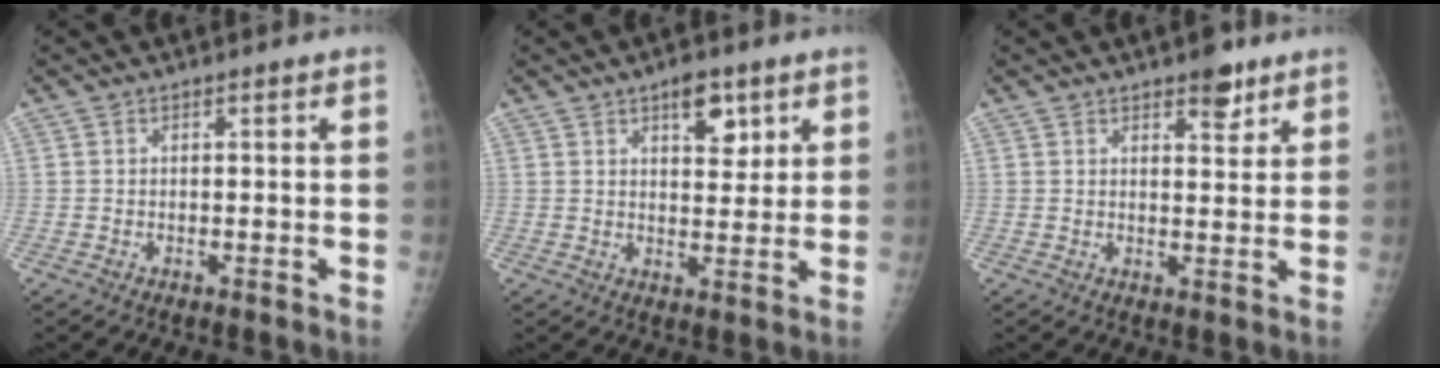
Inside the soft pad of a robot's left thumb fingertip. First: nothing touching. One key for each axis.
{"total": 6.2, "fx": 3.2, "fy": 3.2, "fz": 4.2, "tx": -0.035, "ty": -0.017, "tz": 0.045}
{"total": 4.8, "fx": 3.2, "fy": 2.1, "fz": 2.8, "tx": -0.019, "ty": -0.017, "tz": 0.043}